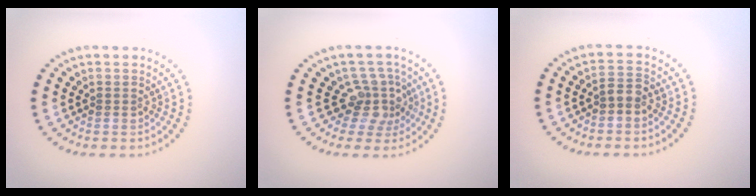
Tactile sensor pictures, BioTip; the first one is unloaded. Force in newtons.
{"total": 3.2, "press": 2.3, "slide": 2.2}
{"total": 1.4, "press": 1.3, "slide": 0.5}